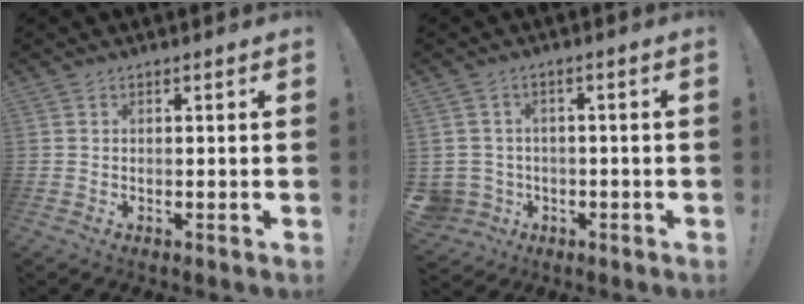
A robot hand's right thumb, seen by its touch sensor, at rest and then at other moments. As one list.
[{"total": 4.7, "force": [-0.5, 4.6, 1.0], "torque": [-0.042, 0.004, -0.006]}]